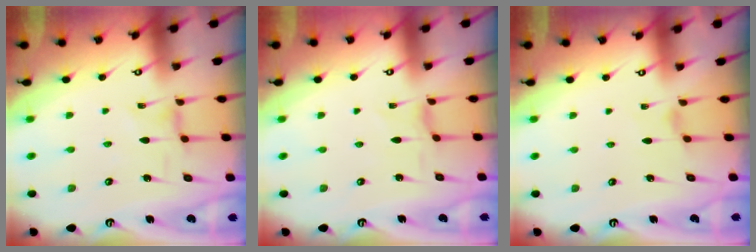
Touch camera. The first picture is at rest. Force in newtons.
{"total": 0.0}
{"total": 1.9, "press": 1.9, "slide": 0.4}